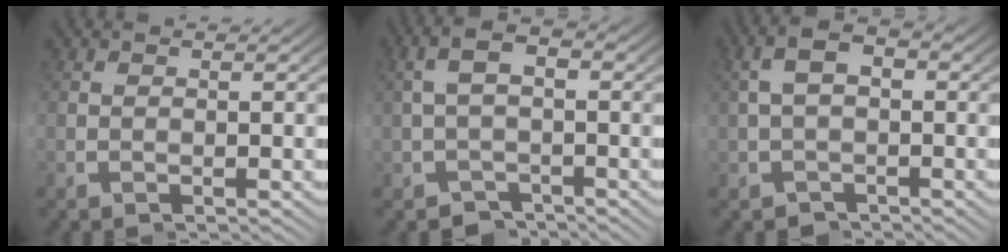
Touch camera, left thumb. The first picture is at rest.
{"total": 3.9, "force": [-0.2, 2.7, 2.8], "torque": [-0.051, -0.008, -0.002]}
{"total": 3.3, "force": [0.0, 2.4, 2.2], "torque": [-0.036, -0.004, 0.000]}